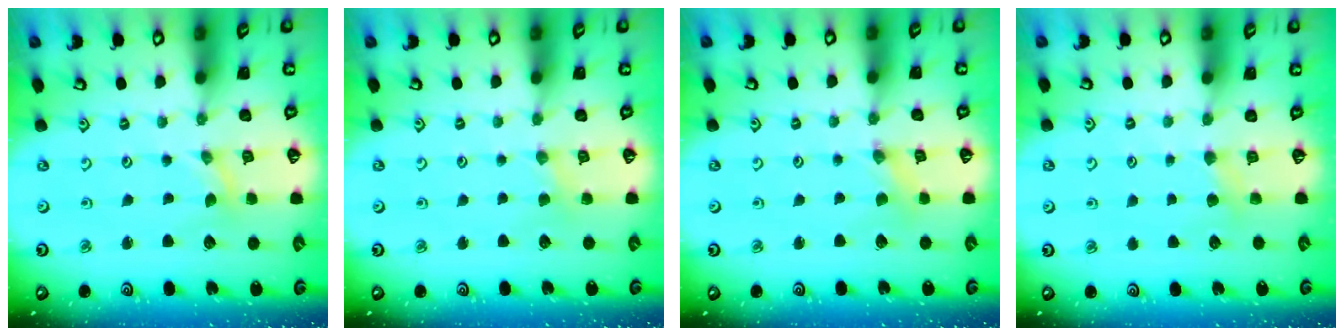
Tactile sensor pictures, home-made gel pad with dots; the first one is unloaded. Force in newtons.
{"total": 1.9, "press": 1.8, "slide": 0.3}
{"total": 1.1, "press": 1.1, "slide": 0.1}
{"total": 2.9, "press": 2.9, "slide": 0.5}